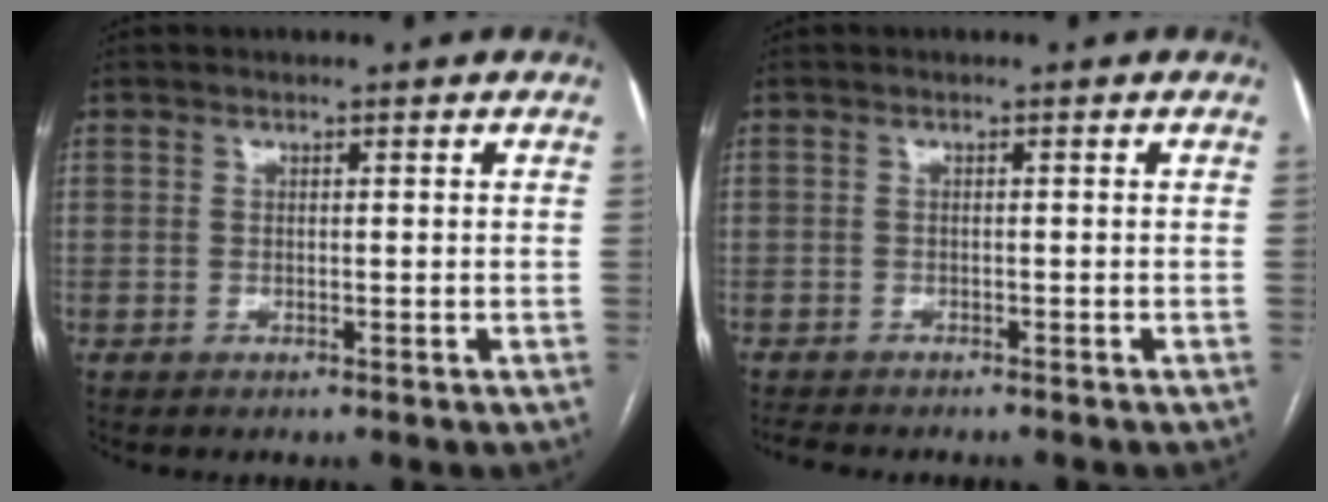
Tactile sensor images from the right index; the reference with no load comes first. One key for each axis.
{"total": 3.7, "fx": -3.4, "fy": 1.1, "fz": 1.2, "tx": -0.019, "ty": -0.008, "tz": -0.050}